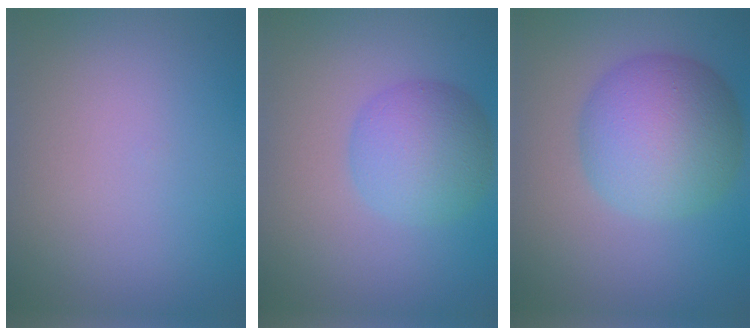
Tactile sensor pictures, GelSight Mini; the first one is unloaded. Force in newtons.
{"total": 5.1, "press": 5.1, "slide": 0.1}
{"total": 8.7, "press": 8.7, "slide": 0.2}